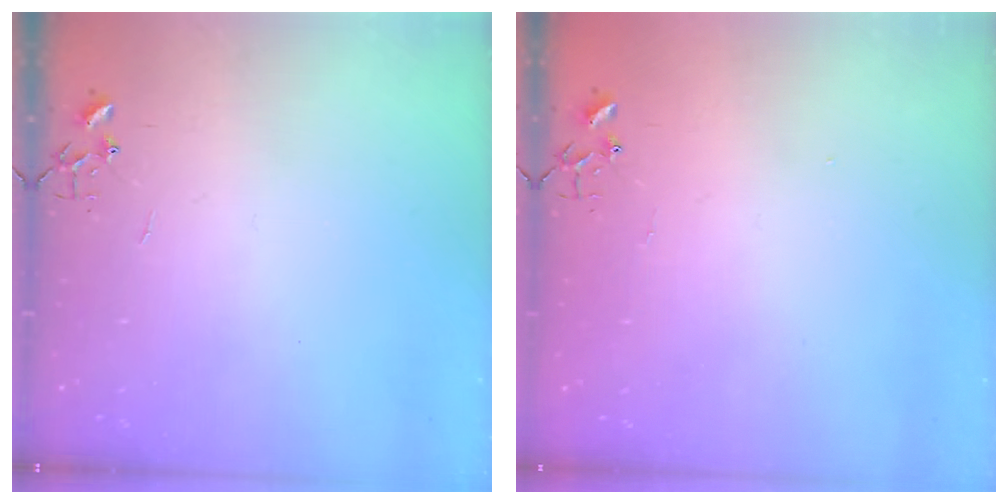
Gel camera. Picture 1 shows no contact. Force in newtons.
{"total": 1.3, "press": 1.2, "slide": 0.1}